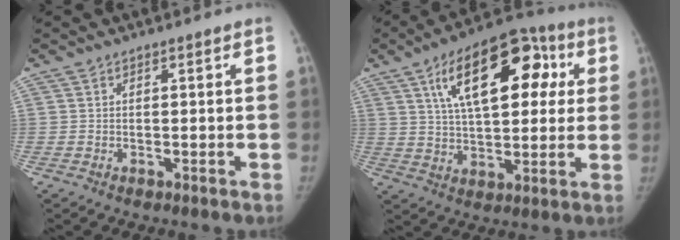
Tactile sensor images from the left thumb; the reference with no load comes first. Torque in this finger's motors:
{"motor_torque": [0.37, 0.73, 1.85, -0.91, 0.44]}